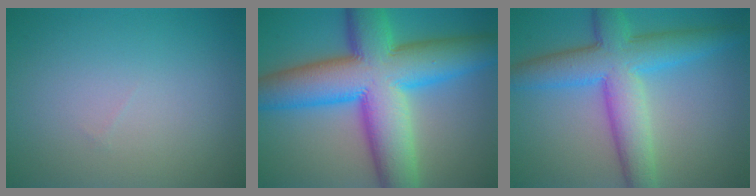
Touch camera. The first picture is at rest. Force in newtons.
{"total": 14.8, "press": 14.8, "slide": 0.1}
{"total": 8.0, "press": 8.0, "slide": 0.3}